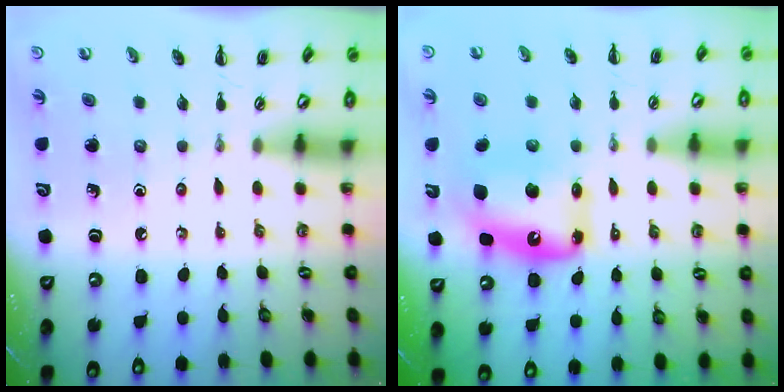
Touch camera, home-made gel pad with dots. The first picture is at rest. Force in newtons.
{"total": 9.2, "press": 8.9, "slide": 2.4}